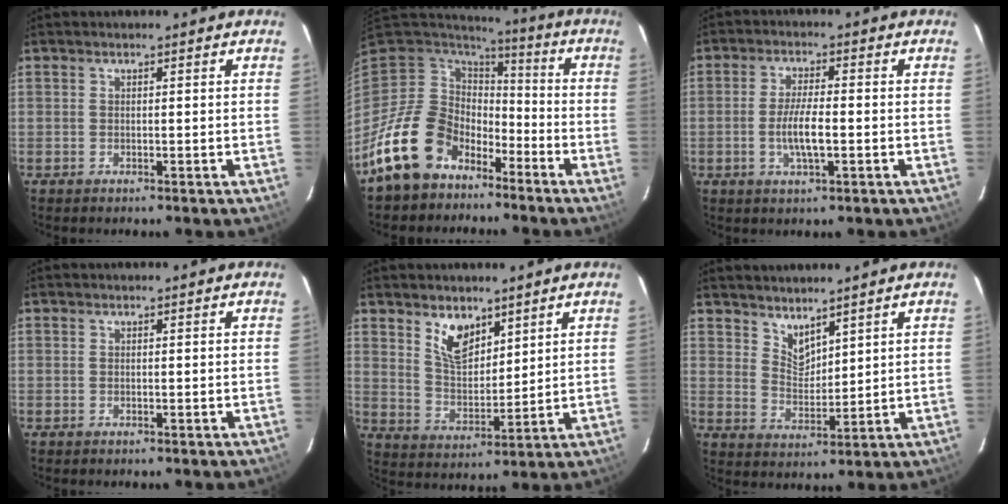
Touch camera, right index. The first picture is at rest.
{"total": 15.5, "force": [-10.4, 10.3, 5.1], "torque": [-0.131, 0.013, -0.171]}
{"total": 5.9, "force": [-1.4, 1.4, 5.6], "torque": [-0.110, -0.003, -0.026]}
{"total": 0.0}
{"total": 7.8, "force": [5.0, 4.0, 4.4], "torque": [-0.073, 0.003, 0.102]}
{"total": 4.9, "force": [4.2, 1.8, 1.6], "torque": [-0.023, -0.006, 0.083]}